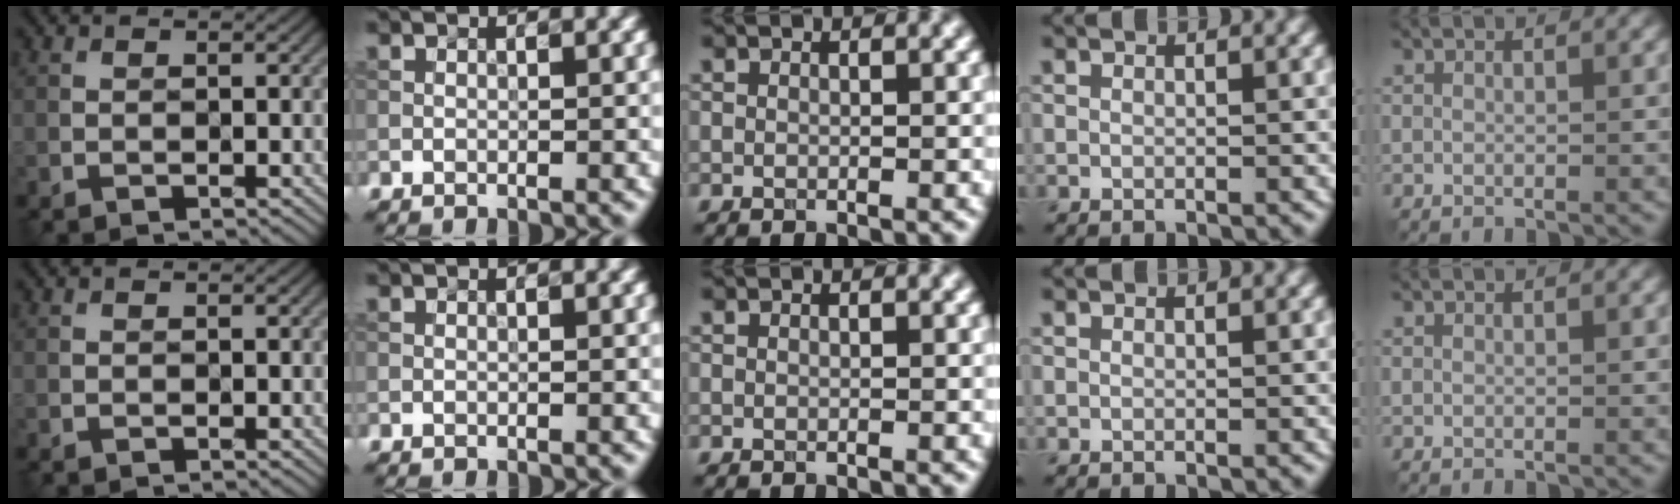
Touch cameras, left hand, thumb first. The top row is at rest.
{}